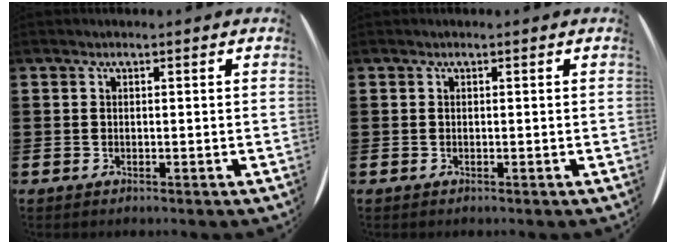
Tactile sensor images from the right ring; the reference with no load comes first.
{"total": 0.0}